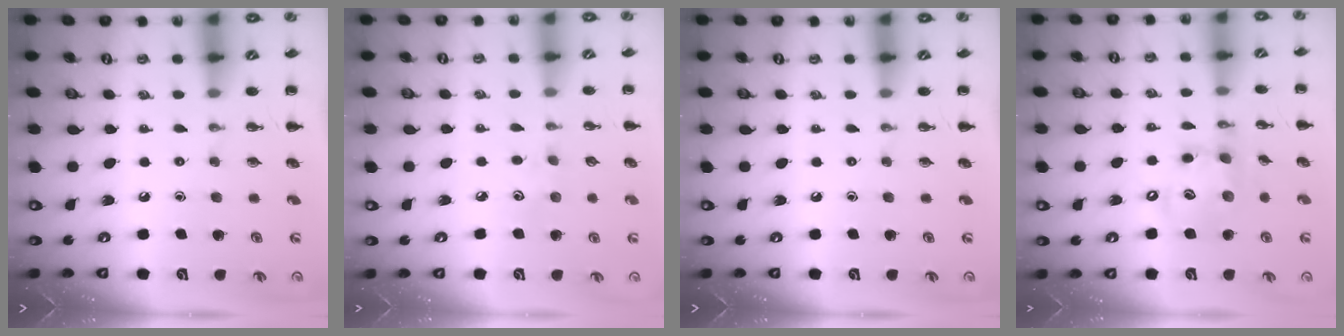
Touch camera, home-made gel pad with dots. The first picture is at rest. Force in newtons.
{"total": 2.8, "press": 2.6, "slide": 0.8}
{"total": 0.0}
{"total": 13.5, "press": 13.2, "slide": 2.5}